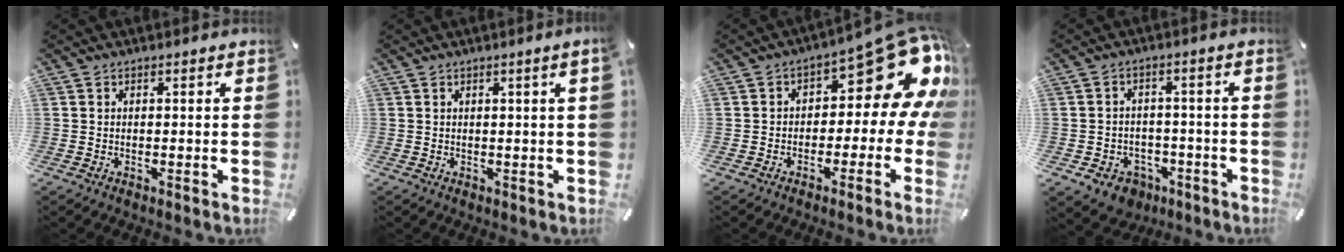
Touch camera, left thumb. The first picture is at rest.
{"total": 1.8, "force": [0.6, -0.2, 1.7], "torque": [-0.030, -0.002, 0.010]}
{"total": 16.8, "force": [7.1, 8.4, 12.7], "torque": [-0.148, -0.055, 0.116]}
{"total": 6.3, "force": [-3.2, 5.1, 1.7], "torque": [-0.041, 0.027, -0.058]}